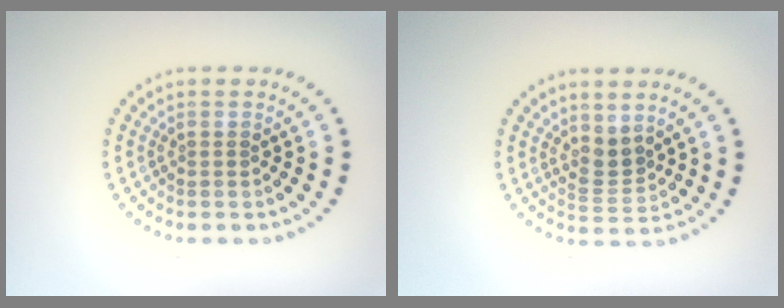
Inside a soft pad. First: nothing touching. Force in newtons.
{"total": 2.3, "press": 1.6, "slide": 1.6}